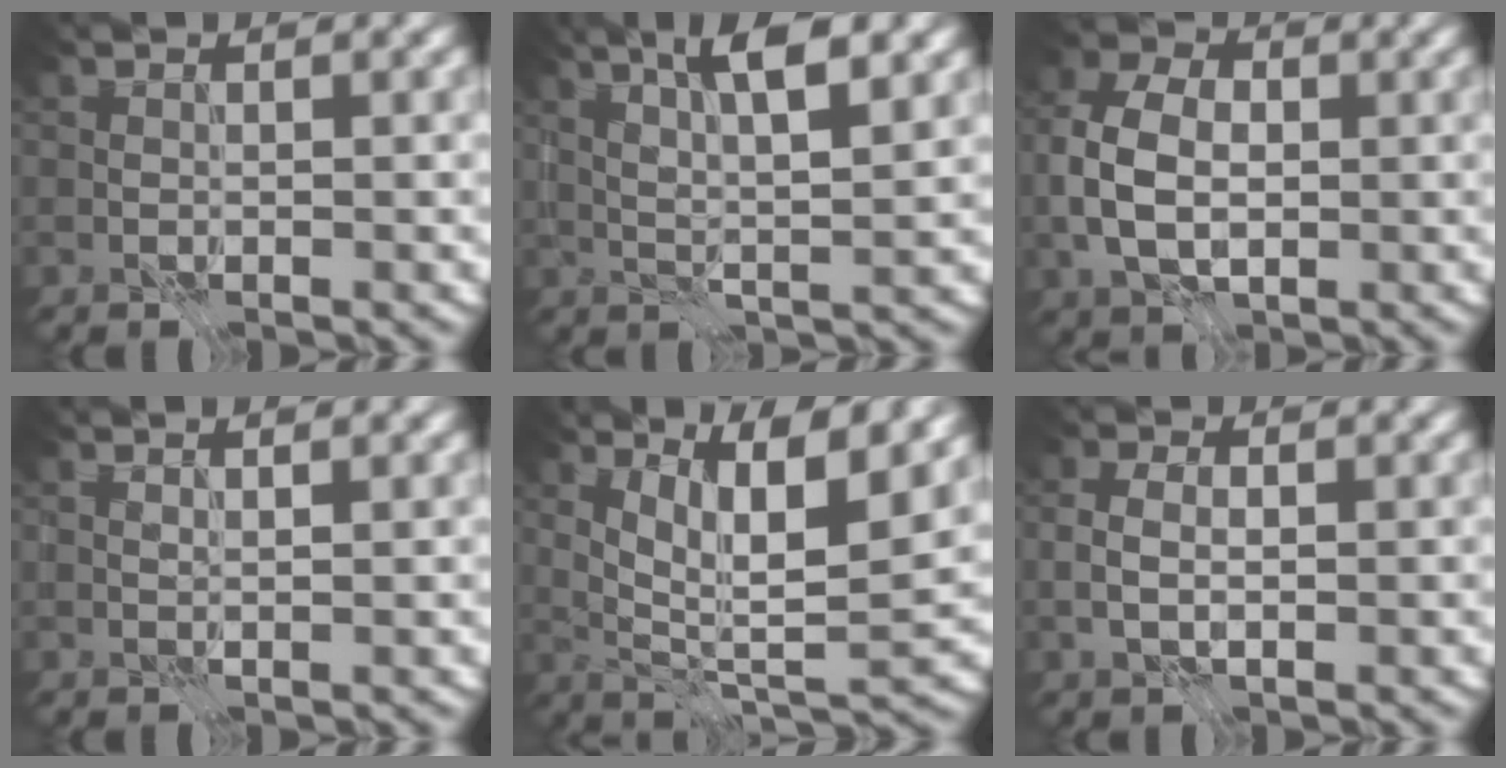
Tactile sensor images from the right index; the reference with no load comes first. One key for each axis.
{"total": 6.1, "fx": 2.8, "fy": 1.3, "fz": 5.3, "tx": -0.084, "ty": 0.007, "tz": 0.046}
{"total": 6.2, "fx": -0.3, "fy": 4.2, "fz": 4.5, "tx": -0.103, "ty": 0.004, "tz": -0.011}
{"total": 1.3, "fx": 0.9, "fy": 0.3, "fz": 1.0, "tx": -0.014, "ty": -0.004, "tz": 0.003}
{"total": 8.8, "fx": 4.0, "fy": 2.0, "fz": 7.6, "tx": -0.124, "ty": -0.004, "tz": 0.075}
{"total": 2.1, "fx": -0.1, "fy": 1.3, "fz": 1.7, "tx": -0.039, "ty": 0.002, "tz": -0.001}